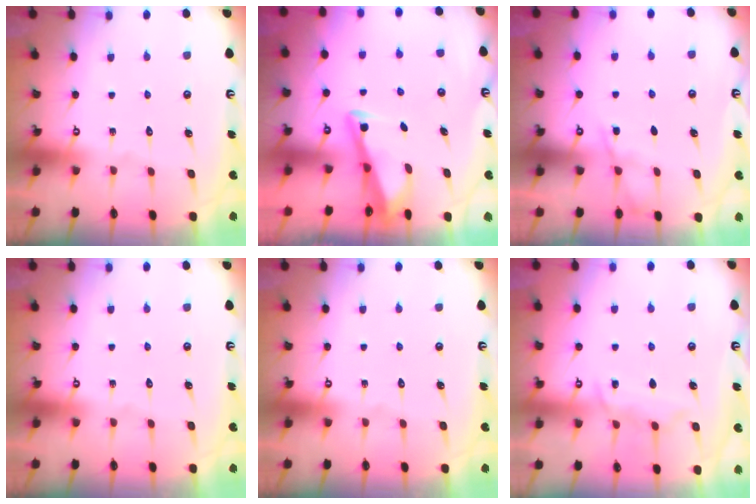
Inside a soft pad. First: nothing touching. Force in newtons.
{"total": 3.5, "press": 3.5, "slide": 0.3}
{"total": 3.5, "press": 3.5, "slide": 0.6}
{"total": 0.0}
{"total": 0.0}
{"total": 7.6, "press": 7.6, "slide": 0.9}